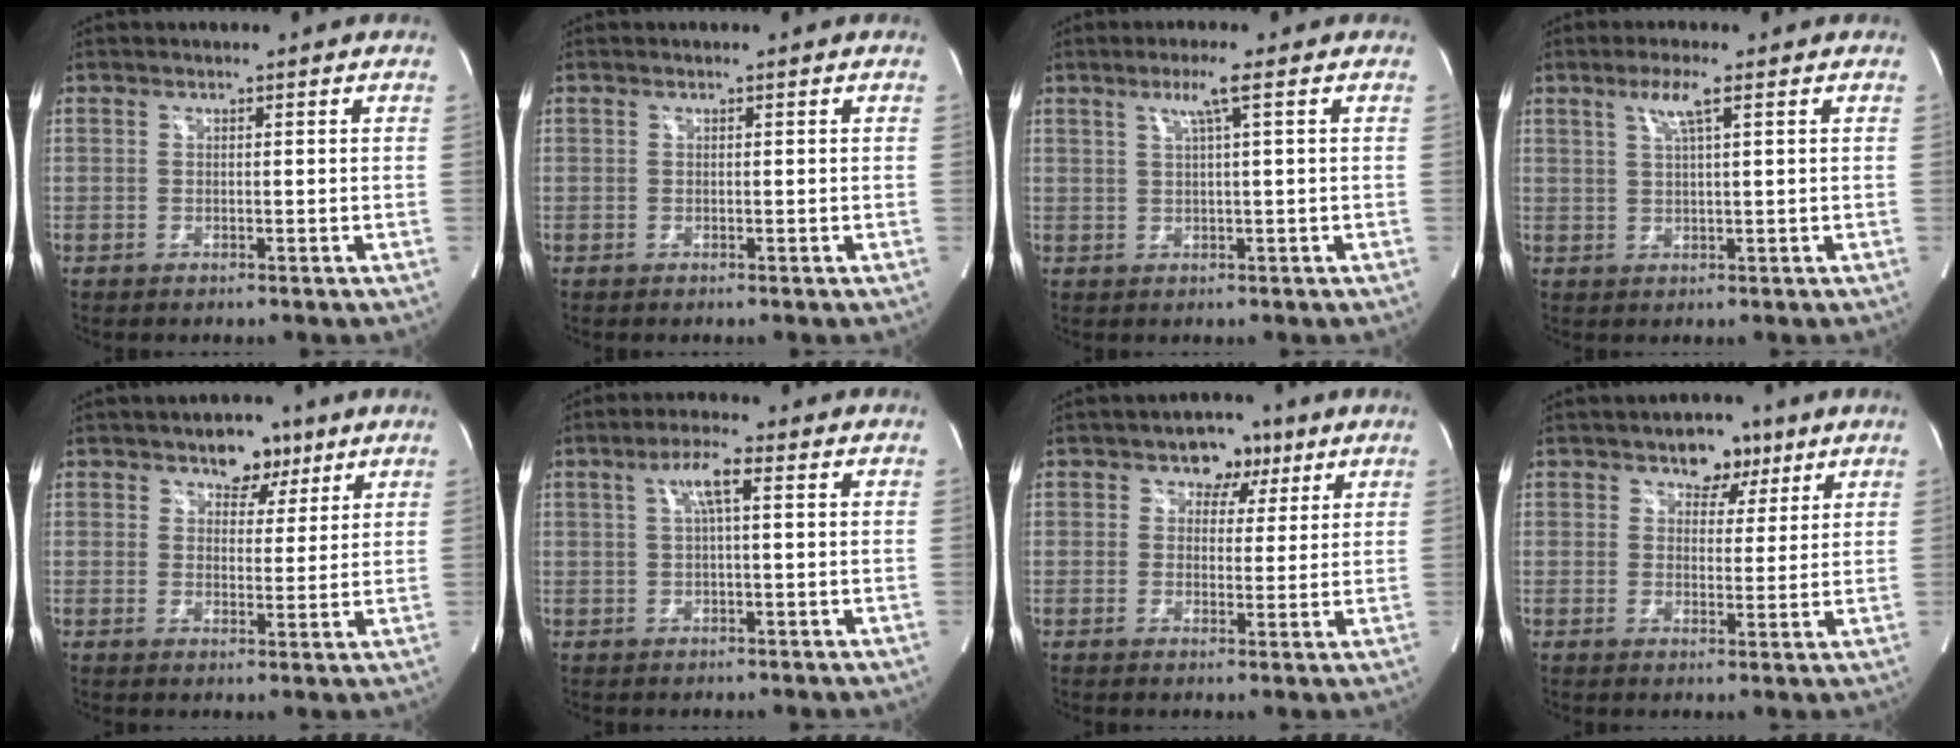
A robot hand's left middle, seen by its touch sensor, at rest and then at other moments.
{"total": 0.6, "force": [-0.2, -0.3, -0.4], "torque": [0.012, -0.004, -0.004]}
{"total": 3.3, "force": [1.5, -0.7, 2.9], "torque": [-0.059, 0.001, 0.030]}
{"total": 3.7, "force": [1.9, -0.1, 3.2], "torque": [-0.068, 0.001, 0.038]}
{"total": 5.0, "force": [3.2, 3.2, 2.1], "torque": [-0.020, 0.007, 0.048]}
{"total": 4.5, "force": [1.3, 0.5, 4.3], "torque": [-0.083, 0.012, 0.025]}
{"total": 4.9, "force": [2.5, 3.7, 2.1], "torque": [-0.019, 0.013, 0.034]}
{"total": 5.1, "force": [3.1, 3.4, 2.2], "torque": [-0.021, 0.009, 0.044]}